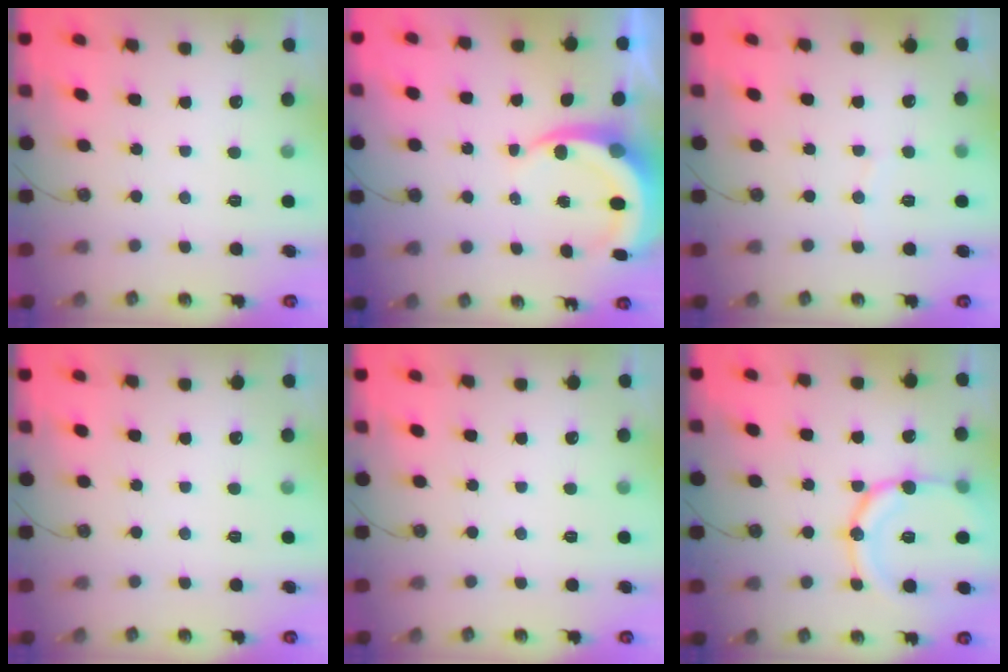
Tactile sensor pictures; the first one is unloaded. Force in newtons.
{"total": 7.3, "press": 7.2, "slide": 1.1}
{"total": 3.0, "press": 3.0, "slide": 0.4}
{"total": 0.0}
{"total": 0.0}
{"total": 17.2, "press": 16.9, "slide": 3.6}